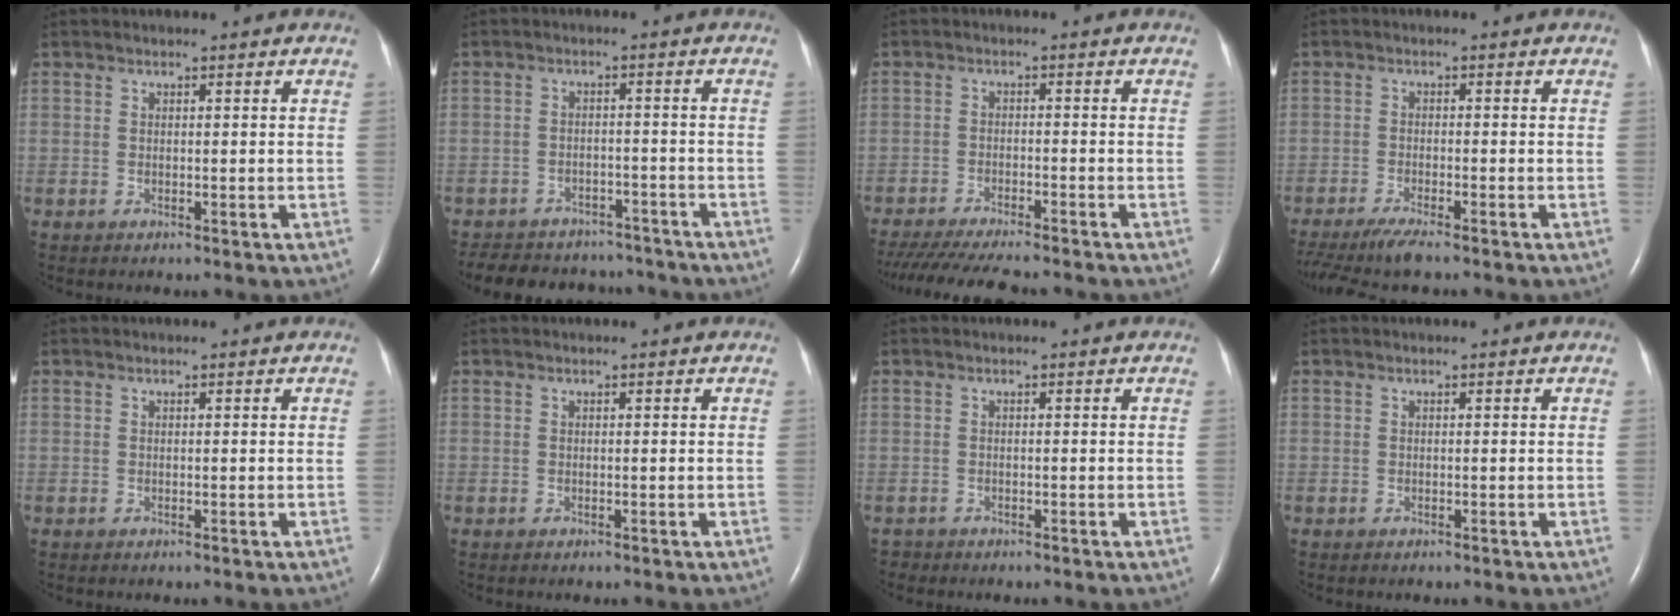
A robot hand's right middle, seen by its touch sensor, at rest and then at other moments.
{"total": 13.9, "force": [-12.3, 5.3, 3.6], "torque": [-0.078, 0.009, -0.157]}
{"total": 13.6, "force": [-12.0, 1.5, 6.2], "torque": [-0.104, -0.031, -0.176]}
{"total": 7.4, "force": [-6.1, 0.4, 4.1], "torque": [-0.074, -0.022, -0.105]}
{"total": 0.0}
{"total": 0.0}
{"total": 0.6, "force": [-0.6, 0.2, -0.2], "torque": [0.000, -0.001, -0.011]}
{"total": 0.0}